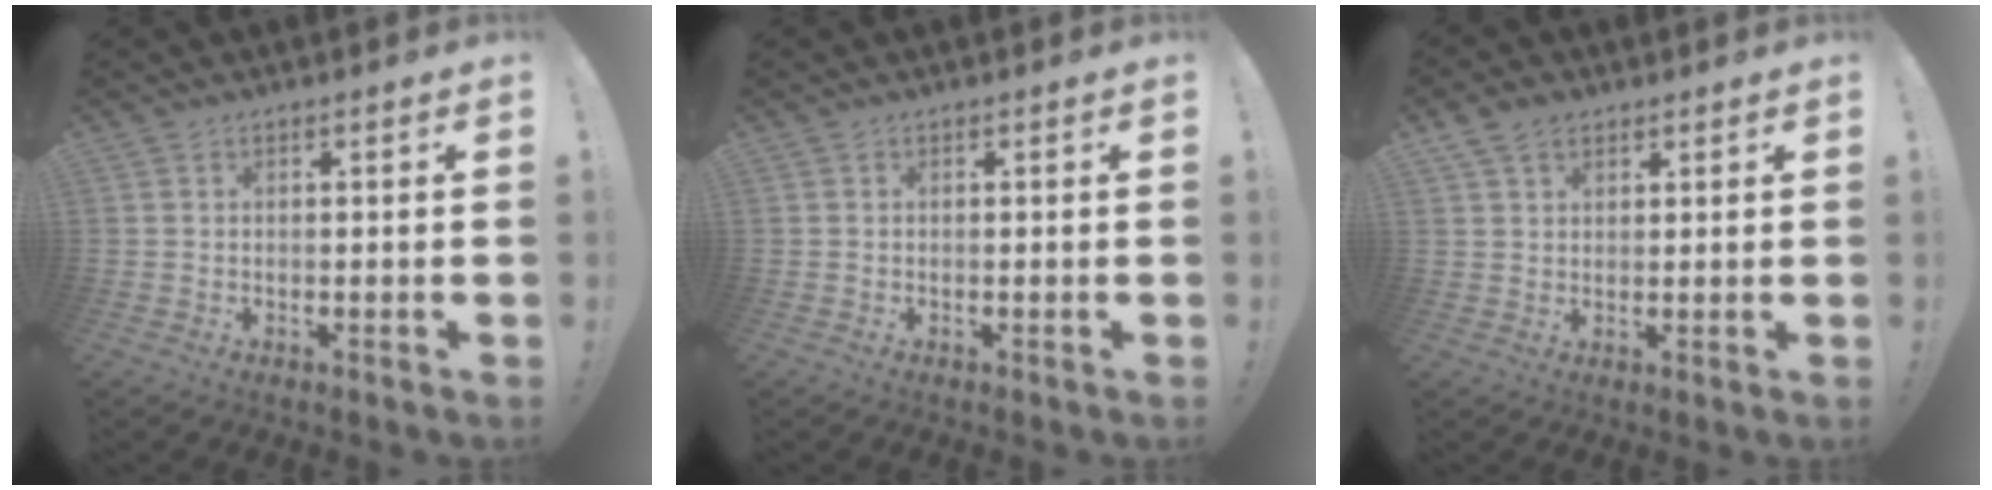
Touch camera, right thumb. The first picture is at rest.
{"total": 0.0}
{"total": 5.1, "force": [3.0, 3.6, 2.0], "torque": [-0.034, -0.006, 0.058]}